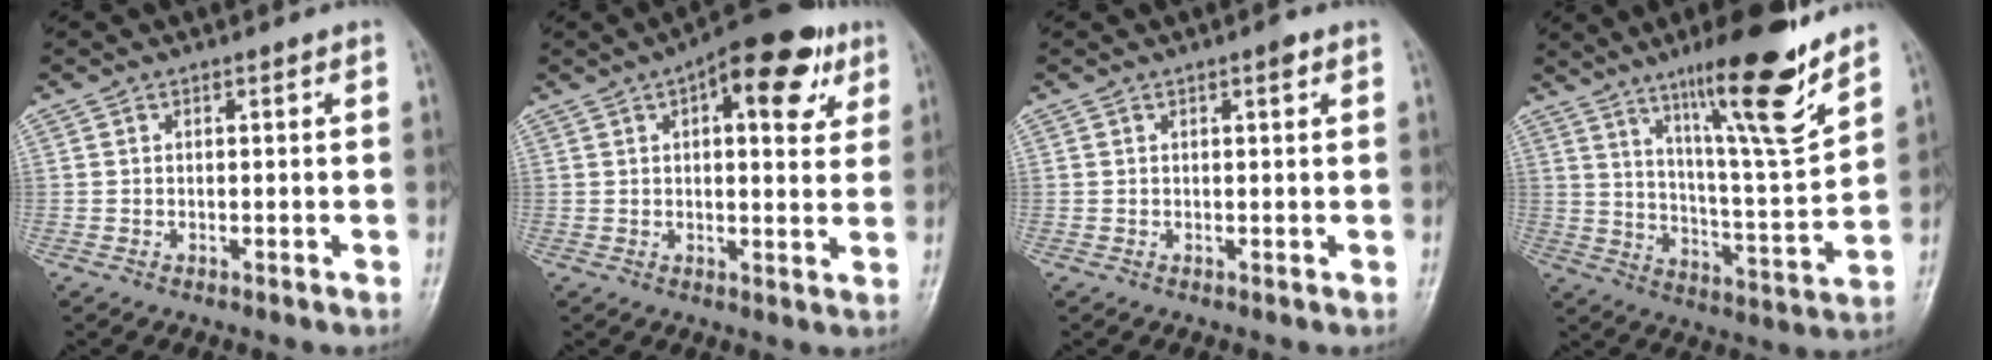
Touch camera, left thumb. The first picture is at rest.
{"total": 14.5, "force": [6.4, 6.2, 11.4], "torque": [-0.115, -0.001, 0.078]}
{"total": 1.4, "force": [0.7, 0.4, 1.2], "torque": [-0.016, 0.000, 0.008]}
{"total": 18.7, "force": [12.4, 2.4, 13.7], "torque": [-0.192, -0.076, 0.203]}